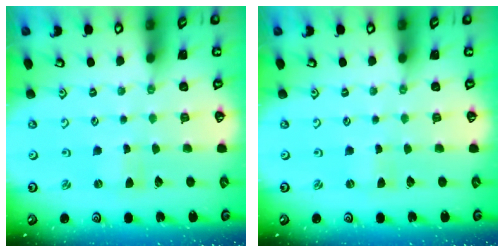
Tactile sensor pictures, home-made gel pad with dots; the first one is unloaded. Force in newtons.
{"total": 0.0}